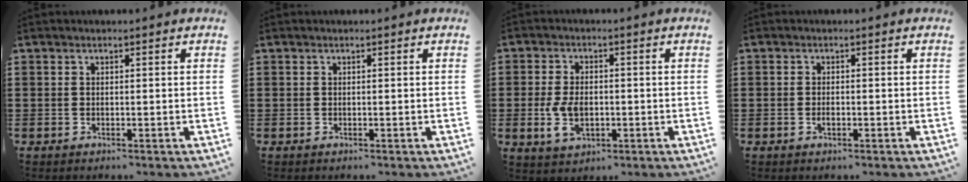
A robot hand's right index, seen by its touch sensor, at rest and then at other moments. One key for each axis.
{"total": 0.0}
{"total": 5.3, "fx": -0.9, "fy": 3.3, "fz": 4.0, "tx": -0.098, "ty": -0.005, "tz": -0.018}
{"total": 1.2, "fx": -0.3, "fy": 0.3, "fz": 1.1, "tx": -0.022, "ty": -0.007, "tz": -0.004}